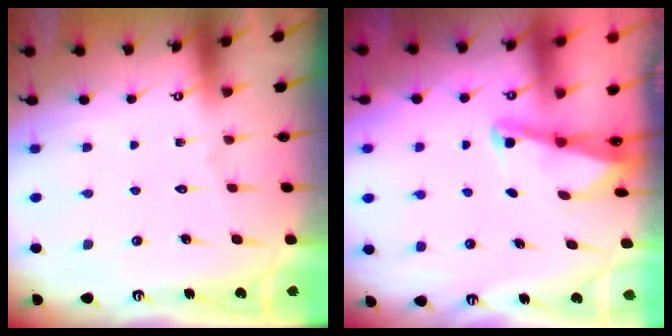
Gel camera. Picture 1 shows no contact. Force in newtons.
{"total": 2.2, "press": 2.2, "slide": 0.3}